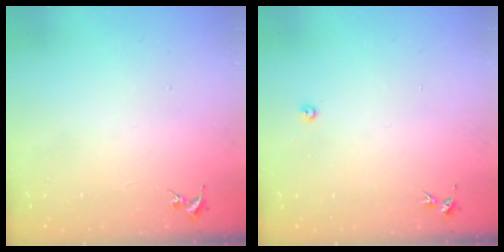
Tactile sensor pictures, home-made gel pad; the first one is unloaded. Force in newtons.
{"total": 3.0, "press": 3.0, "slide": 0.4}